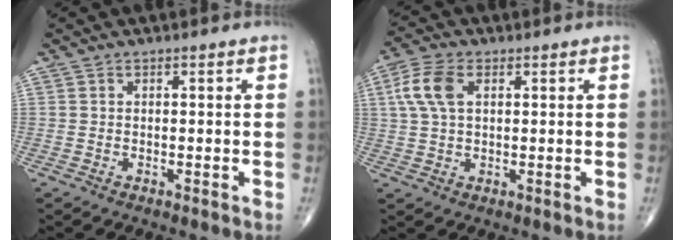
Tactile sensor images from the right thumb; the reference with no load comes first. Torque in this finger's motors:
{"motor_torque": [-0.17, 0.24, 0.16, -0.14, 0.02]}